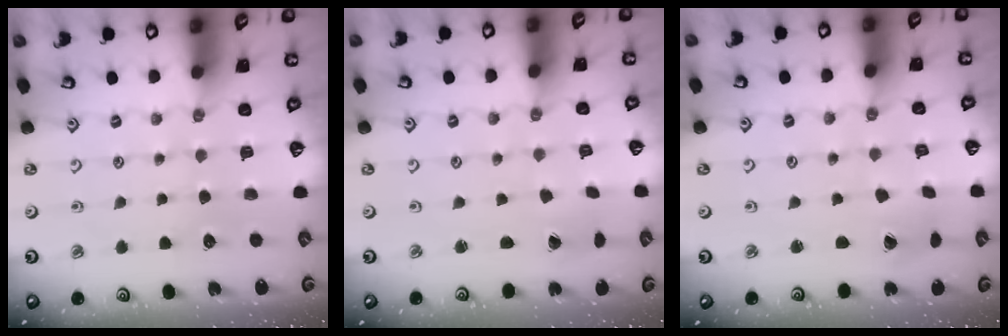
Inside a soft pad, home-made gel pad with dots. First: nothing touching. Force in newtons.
{"total": 0.6, "press": 0.5, "slide": 0.2}
{"total": 1.8, "press": 1.8, "slide": 0.2}